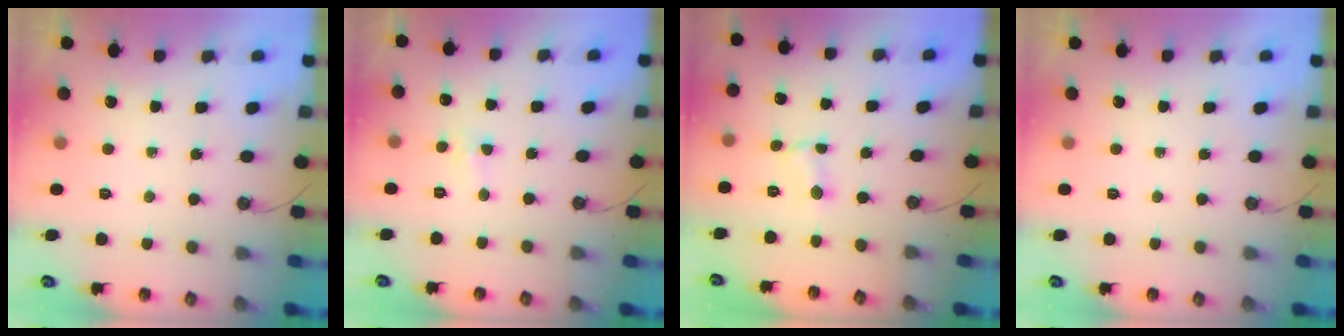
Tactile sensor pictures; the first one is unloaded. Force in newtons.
{"total": 2.4, "press": 2.3, "slide": 0.4}
{"total": 0.8, "press": 0.8, "slide": 0.1}
{"total": 0.0}